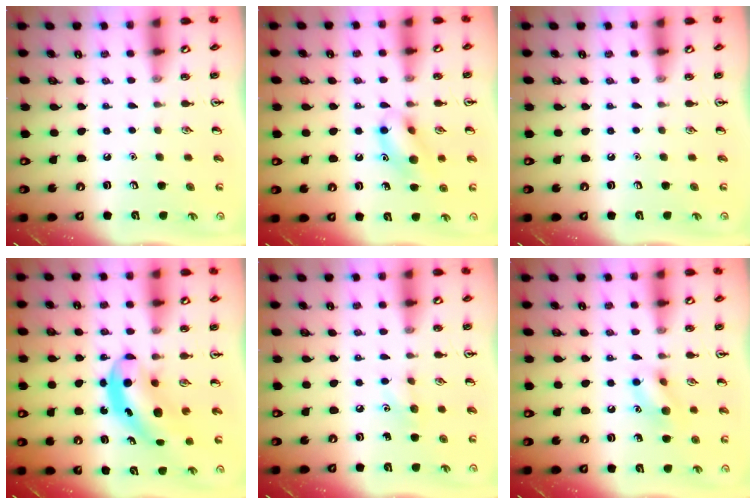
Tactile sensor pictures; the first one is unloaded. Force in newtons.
{"total": 10.7, "press": 10.6, "slide": 1.4}
{"total": 0.0}
{"total": 7.6, "press": 7.5, "slide": 1.2}
{"total": 5.7, "press": 5.4, "slide": 1.8}
{"total": 10.0, "press": 10.0, "slide": 0.8}